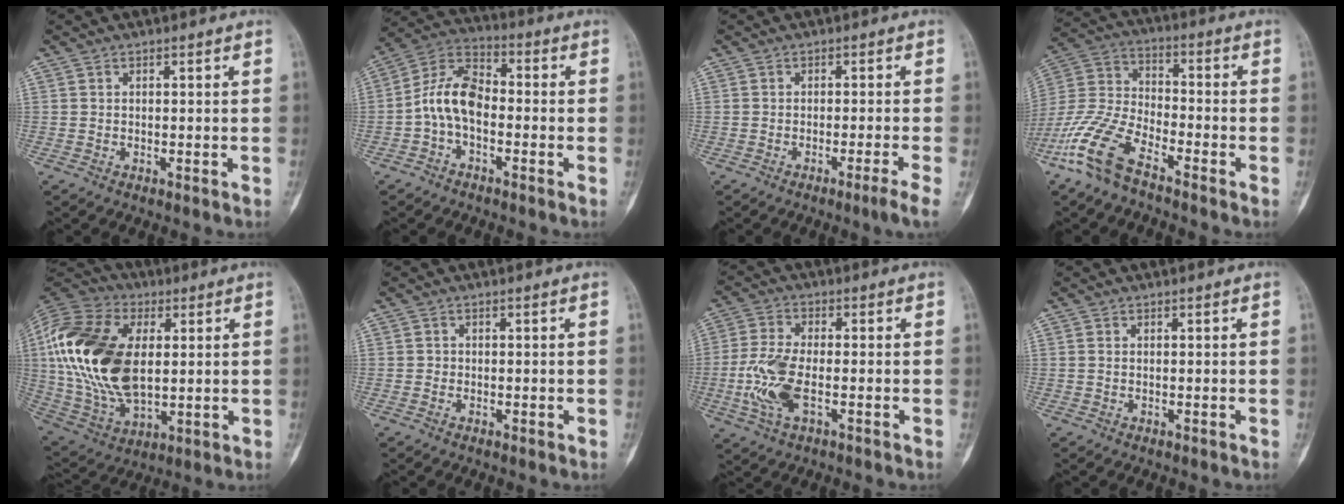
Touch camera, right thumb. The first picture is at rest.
{"total": 9.7, "force": [-1.8, 5.8, 7.5], "torque": [-0.134, 0.037, -0.049]}
{"total": 3.4, "force": [-1.9, -0.9, 2.7], "torque": [-0.056, 0.000, -0.032]}
{"total": 13.1, "force": [-8.6, 5.2, 8.4], "torque": [-0.188, 0.040, -0.180]}
{"total": 26.2, "force": [3.5, 15.6, 20.8], "torque": [-0.429, -0.014, 0.063]}
{"total": 0.7, "force": [-0.2, 0.6, 0.3], "torque": [-0.002, 0.002, -0.007]}
{"total": 9.6, "force": [-2.4, 4.2, 8.4], "torque": [-0.197, 0.008, -0.048]}
{"total": 0.0}